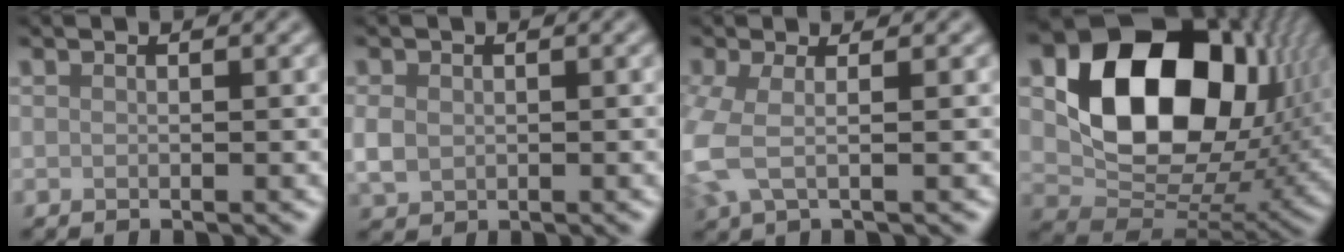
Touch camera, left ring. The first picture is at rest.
{"total": 2.1, "force": [0.1, 1.8, 1.1], "torque": [-0.026, -0.002, 0.002]}
{"total": 3.6, "force": [-0.3, 1.3, 3.3], "torque": [-0.088, -0.007, -0.013]}
{"total": 16.0, "force": [3.6, 11.4, 10.6], "torque": [-0.173, -0.001, 0.068]}